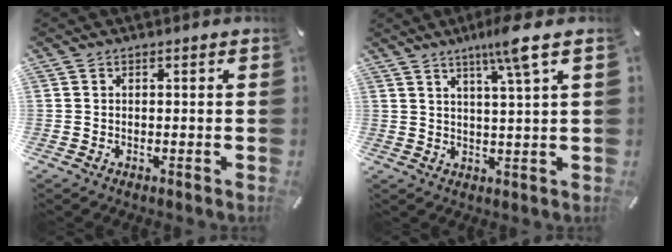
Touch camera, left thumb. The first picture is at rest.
{"total": 7.5, "force": [4.7, -0.3, 5.8], "torque": [-0.109, -0.019, 0.074]}